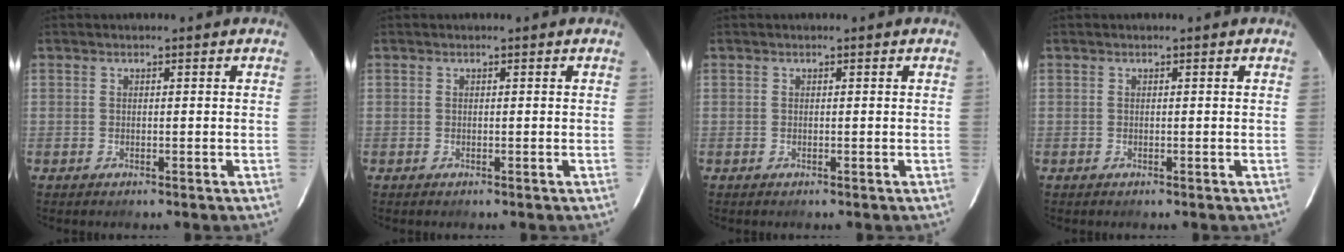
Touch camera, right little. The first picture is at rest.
{"total": 0.0}
{"total": 0.0}
{"total": 0.0}